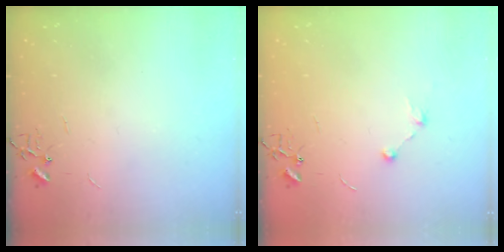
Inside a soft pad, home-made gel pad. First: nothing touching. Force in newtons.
{"total": 6.2, "press": 6.2, "slide": 0.7}